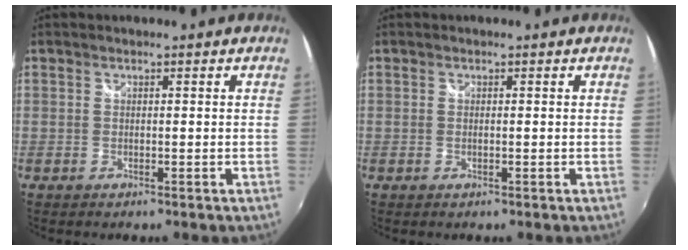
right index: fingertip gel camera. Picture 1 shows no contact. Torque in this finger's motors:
{"motor_torque": [0.38, 0.32, 0.10, 0.01]}